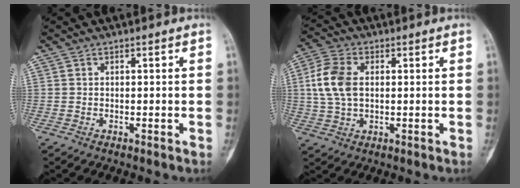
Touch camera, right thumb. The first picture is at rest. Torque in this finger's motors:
{"motor_torque": [-0.92, 0.88, 1.02, 0.15, 0.07]}